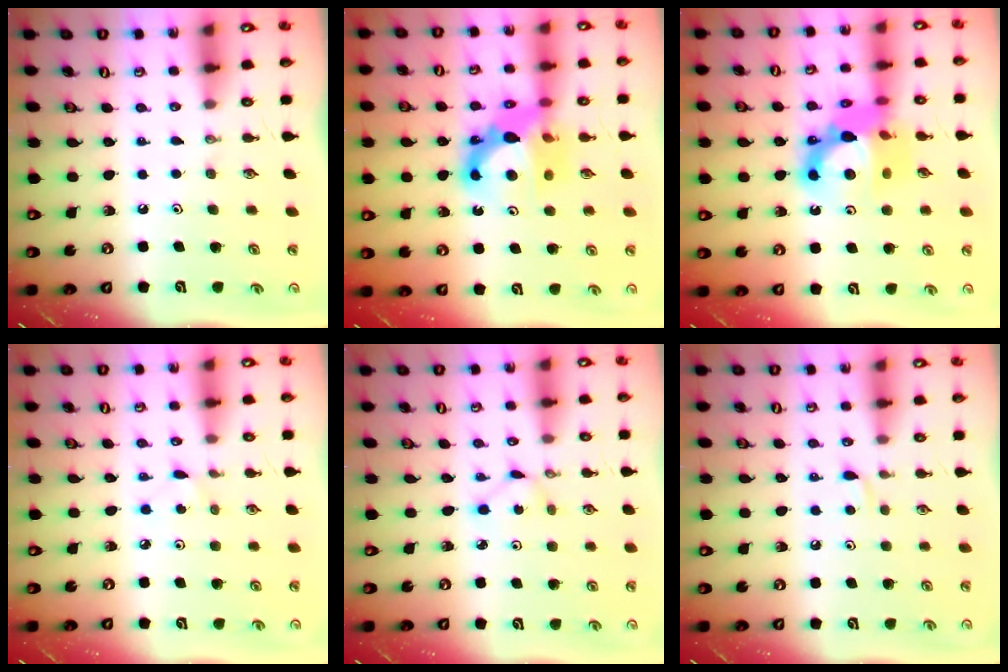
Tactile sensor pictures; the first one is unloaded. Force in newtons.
{"total": 12.9, "press": 12.9, "slide": 1.1}
{"total": 14.1, "press": 14.1, "slide": 1.3}
{"total": 2.6, "press": 2.6, "slide": 0.2}
{"total": 1.5, "press": 1.5, "slide": 0.2}
{"total": 4.4, "press": 4.3, "slide": 0.6}